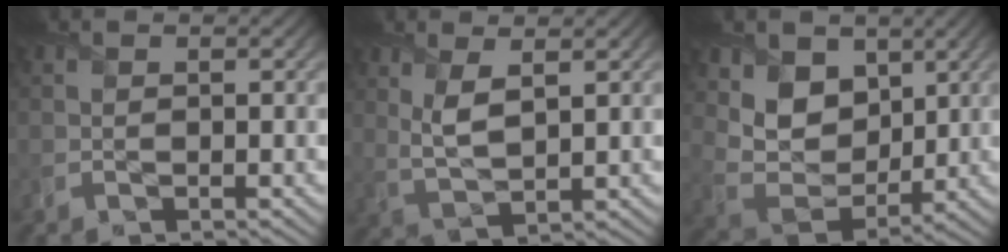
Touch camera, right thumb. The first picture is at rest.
{"total": 4.4, "force": [1.7, 1.8, 3.7], "torque": [-0.090, -0.004, 0.040]}
{"total": 8.4, "force": [4.2, 6.0, 4.1], "torque": [-0.112, -0.020, 0.077]}